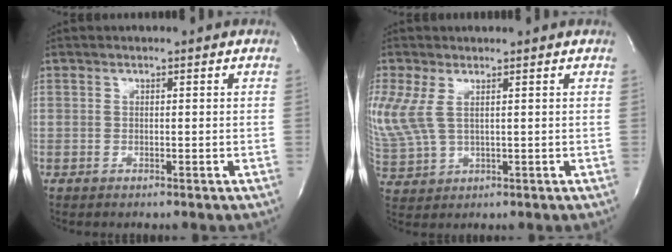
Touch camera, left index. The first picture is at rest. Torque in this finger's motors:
{"motor_torque": [1.20, 0.87, 0.14, 0.08]}